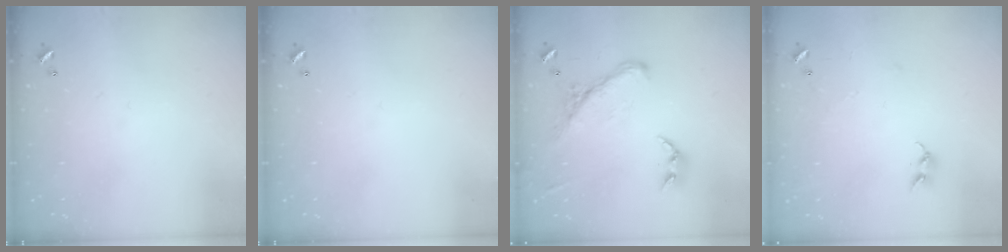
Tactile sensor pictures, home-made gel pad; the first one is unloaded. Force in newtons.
{"total": 0.0}
{"total": 4.4, "press": 4.2, "slide": 1.3}
{"total": 5.6, "press": 5.6, "slide": 0.2}